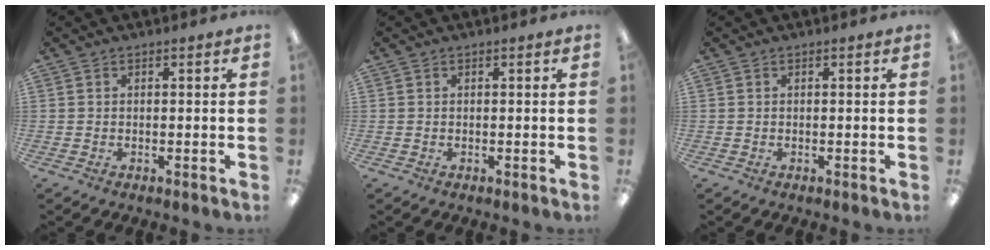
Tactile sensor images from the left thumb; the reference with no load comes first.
{"total": 0.0}
{"total": 0.0}